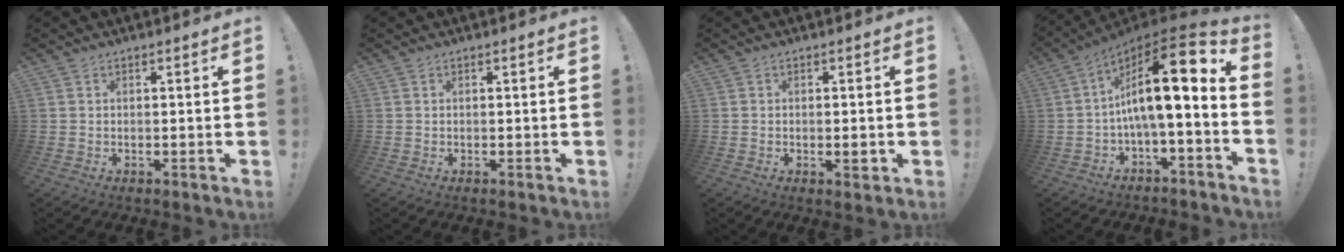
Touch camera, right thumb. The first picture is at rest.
{"total": 0.0}
{"total": 1.7, "force": [-0.3, 0.9, 1.4], "torque": [-0.011, -0.001, -0.006]}
{"total": 16.7, "force": [3.0, 3.6, 16.1], "torque": [-0.266, -0.027, 0.042]}